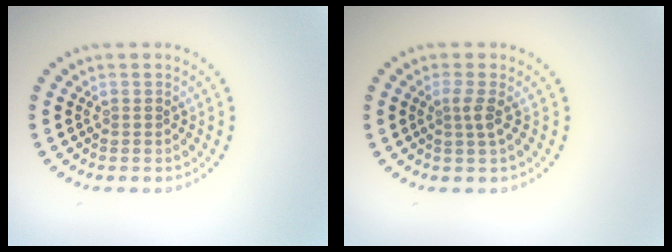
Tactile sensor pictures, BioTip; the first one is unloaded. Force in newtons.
{"total": 1.4, "press": 1.0, "slide": 1.0}